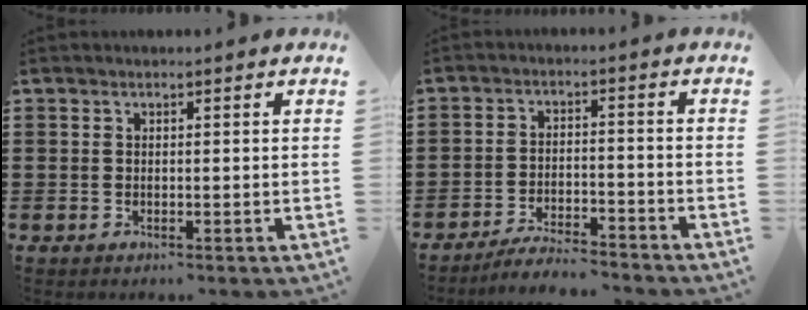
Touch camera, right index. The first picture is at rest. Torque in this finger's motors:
{"motor_torque": [1.08, 1.06, -0.03, -0.04]}